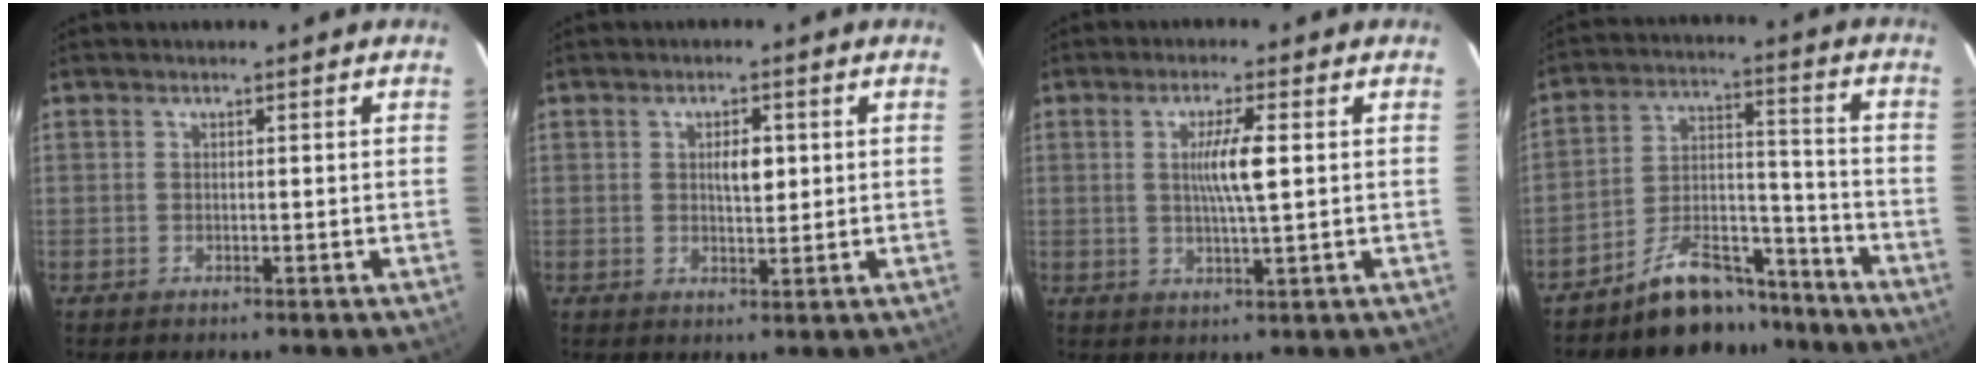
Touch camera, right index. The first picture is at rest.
{"total": 3.4, "force": [0.7, 1.3, 3.1], "torque": [-0.050, 0.001, 0.012]}
{"total": 5.6, "force": [0.8, -0.1, 5.5], "torque": [-0.101, -0.003, 0.014]}
{"total": 10.7, "force": [-9.1, 4.0, 3.9], "torque": [-0.071, 0.034, -0.158]}